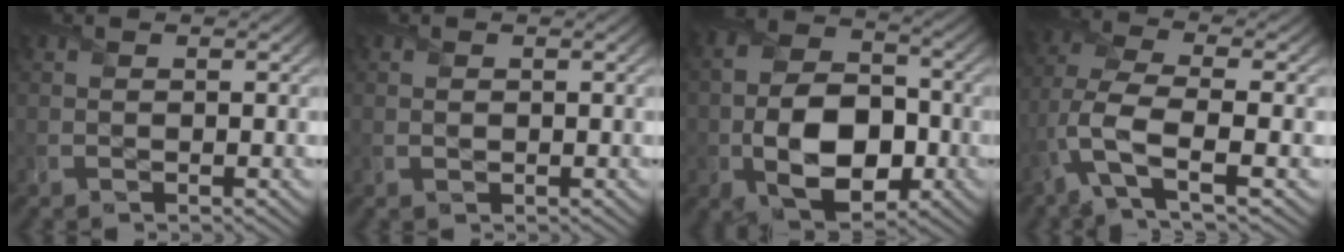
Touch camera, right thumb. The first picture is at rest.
{"total": 0.6, "force": [0.1, 0.4, 0.4], "torque": [-0.009, -0.001, 0.004]}
{"total": 10.9, "force": [-2.7, 7.1, 7.9], "torque": [-0.166, -0.020, -0.042]}
{"total": 8.9, "force": [-3.6, 3.0, 7.6], "torque": [-0.177, -0.003, -0.087]}